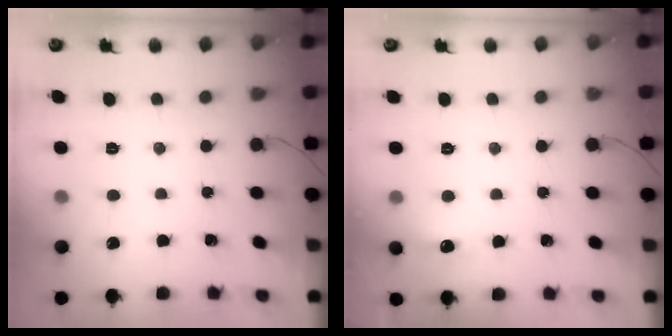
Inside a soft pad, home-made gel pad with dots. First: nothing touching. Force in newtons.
{"total": 5.4, "press": 5.3, "slide": 1.1}